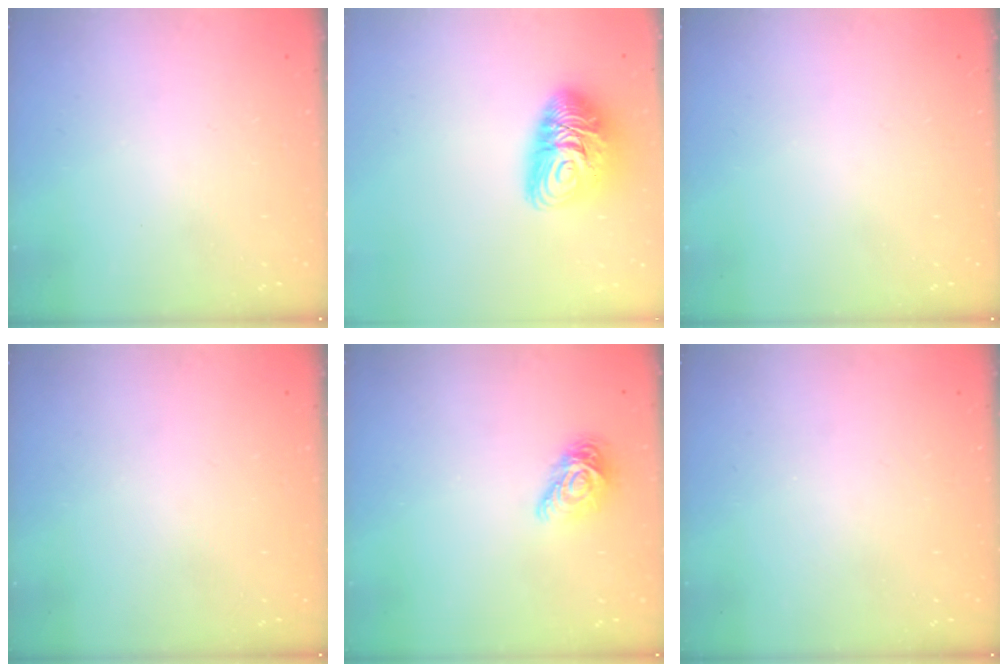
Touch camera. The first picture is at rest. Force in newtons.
{"total": 11.7, "press": 11.7, "slide": 1.0}
{"total": 0.0}
{"total": 0.0}
{"total": 9.3, "press": 9.3, "slide": 0.3}
{"total": 0.0}